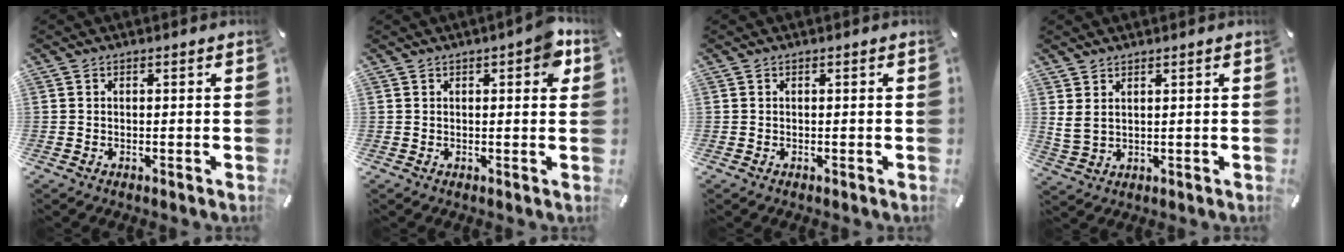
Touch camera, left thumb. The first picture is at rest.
{"total": 4.7, "force": [1.6, 1.8, 4.0], "torque": [-0.049, -0.004, 0.021]}
{"total": 0.0}
{"total": 3.3, "force": [2.1, 1.4, 2.2], "torque": [-0.053, -0.007, 0.038]}